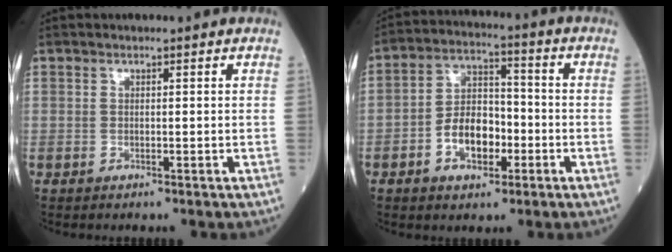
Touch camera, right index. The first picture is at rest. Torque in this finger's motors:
{"motor_torque": [0.07, -0.27, 0.06, 0.02]}